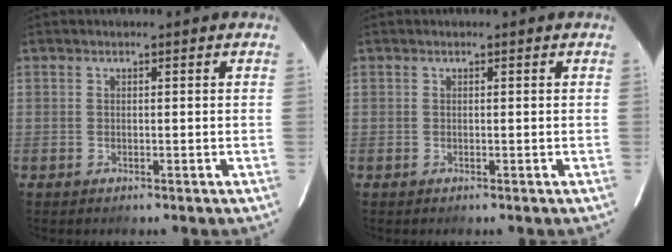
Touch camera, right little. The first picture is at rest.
{"total": 0.0}